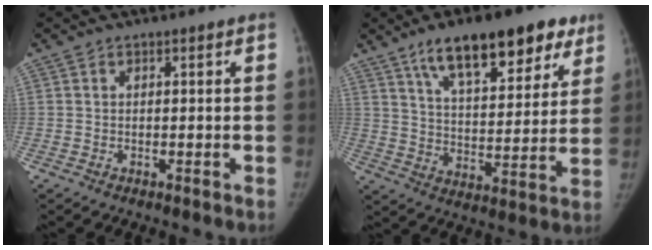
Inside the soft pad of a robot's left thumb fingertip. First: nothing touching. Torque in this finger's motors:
{"motor_torque": [1.01, -0.03, 1.34, -1.39, 0.46]}